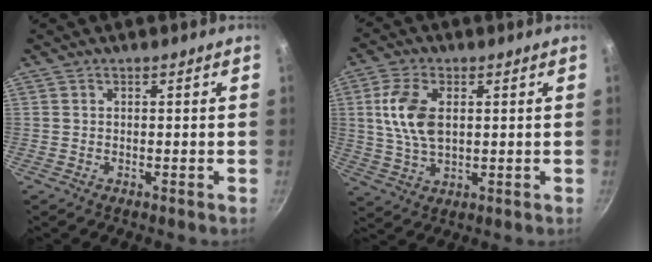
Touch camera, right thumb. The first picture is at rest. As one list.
[{"total": 9.8, "force": [1.9, 5.6, 7.9], "torque": [-0.148, -0.005, 0.037]}]